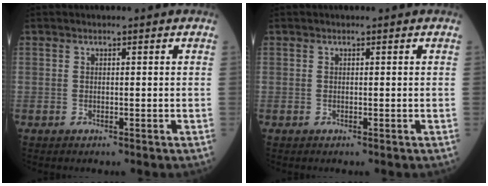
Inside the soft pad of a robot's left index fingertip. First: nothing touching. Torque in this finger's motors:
{"motor_torque": [0.00, 0.00, 0.02, 0.00]}